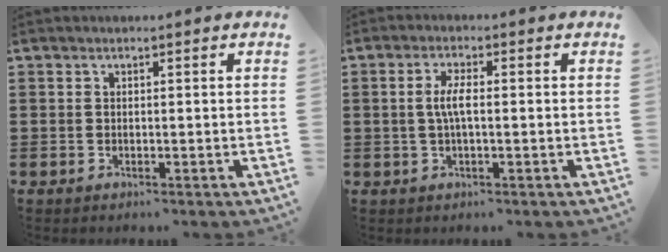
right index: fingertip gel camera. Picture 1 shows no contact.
{"total": 3.3, "force": [-0.2, 0.8, 3.2], "torque": [-0.067, -0.001, -0.008]}